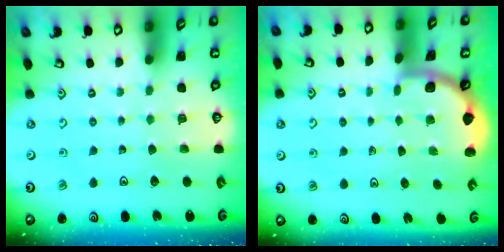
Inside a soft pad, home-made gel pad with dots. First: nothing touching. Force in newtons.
{"total": 1.8, "press": 1.8, "slide": 0.0}